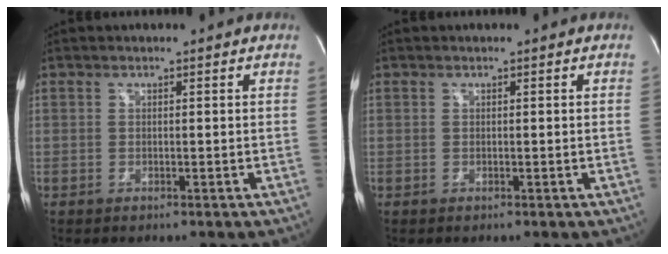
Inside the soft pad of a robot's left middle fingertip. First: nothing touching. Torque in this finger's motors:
{"motor_torque": [0.84, -0.98, -0.23, -0.21]}